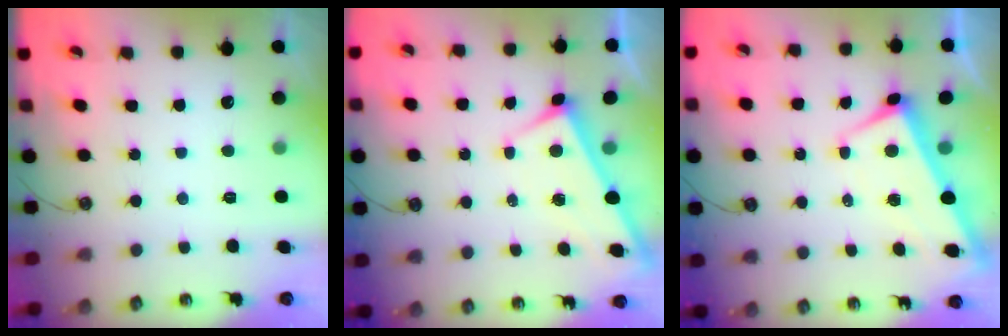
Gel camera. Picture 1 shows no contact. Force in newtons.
{"total": 2.5, "press": 2.5, "slide": 0.3}
{"total": 1.6, "press": 1.3, "slide": 1.0}